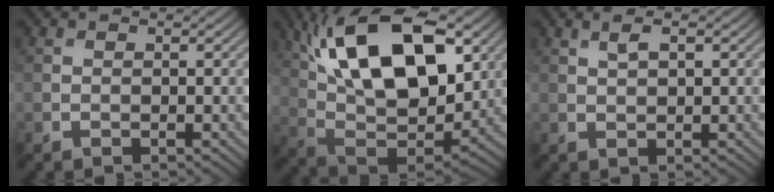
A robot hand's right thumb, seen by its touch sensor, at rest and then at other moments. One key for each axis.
{"total": 19.0, "fx": 7.7, "fy": 8.9, "fz": 14.9, "tx": -0.277, "ty": 0.030, "tz": 0.122}
{"total": 2.1, "fx": 1.1, "fy": 0.7, "fz": 1.7, "tx": -0.037, "ty": 0.001, "tz": 0.024}